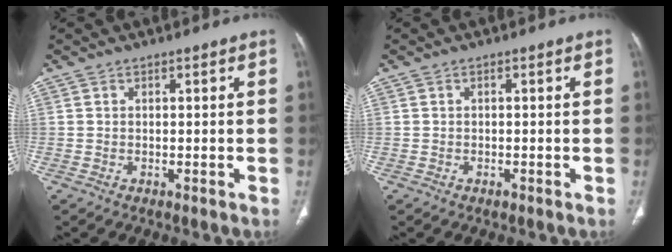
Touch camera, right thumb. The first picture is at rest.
{"total": 0.6, "force": [-0.4, 0.3, 0.3], "torque": [-0.005, 0.001, -0.006]}